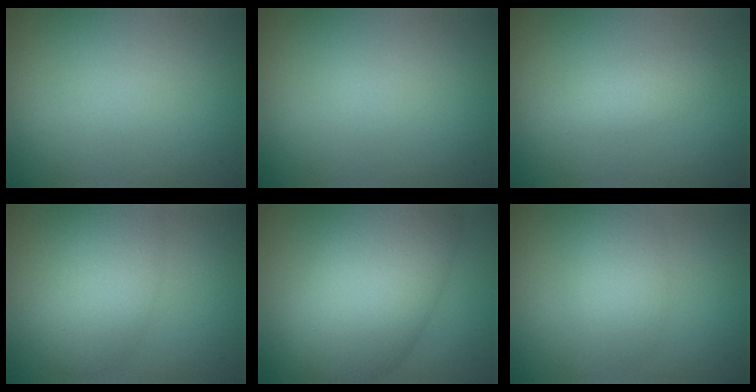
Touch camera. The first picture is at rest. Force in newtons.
{"total": 0.0}
{"total": 1.9, "press": 1.9, "slide": 0.0}
{"total": 5.1, "press": 5.1, "slide": 0.1}
{"total": 11.8, "press": 11.8, "slide": 0.4}
{"total": 2.4, "press": 2.4, "slide": 0.1}